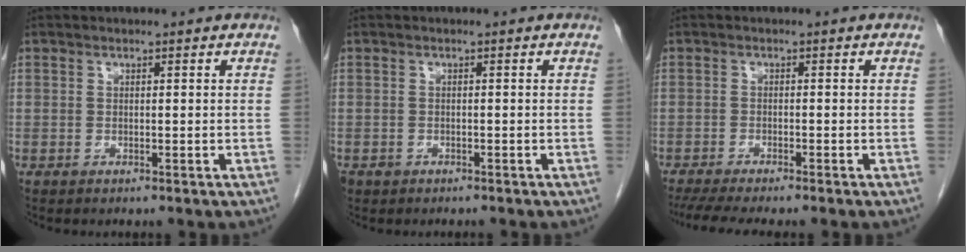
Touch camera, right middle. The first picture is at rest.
{"total": 1.0, "force": [-0.7, 0.7, 0.1], "torque": [-0.009, 0.002, -0.010]}
{"total": 7.7, "force": [-6.4, 0.2, 4.2], "torque": [-0.055, -0.014, -0.101]}